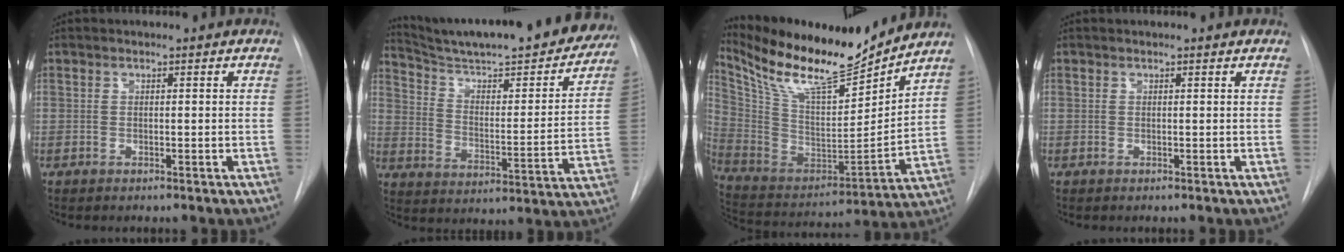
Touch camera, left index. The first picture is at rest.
{"total": 28.2, "force": [25.0, 3.9, 12.3], "torque": [-0.187, -0.056, 0.338]}
{"total": 19.3, "force": [16.8, 2.8, 9.1], "torque": [-0.185, -0.015, 0.304]}
{"total": 1.3, "force": [1.3, 0.2, 0.1], "torque": [-0.013, 0.008, 0.010]}